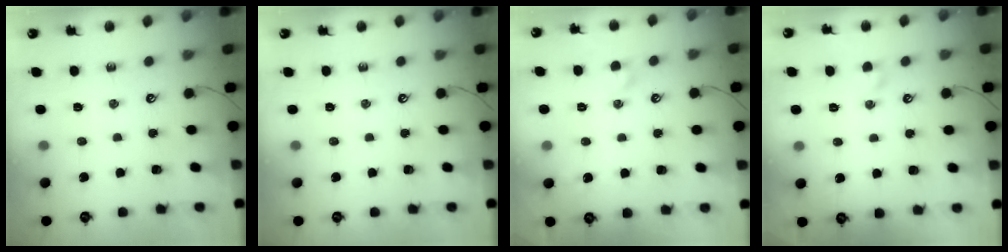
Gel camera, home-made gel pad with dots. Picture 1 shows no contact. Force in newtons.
{"total": 0.0}
{"total": 2.6, "press": 2.5, "slide": 0.8}
{"total": 1.2, "press": 1.2, "slide": 0.1}